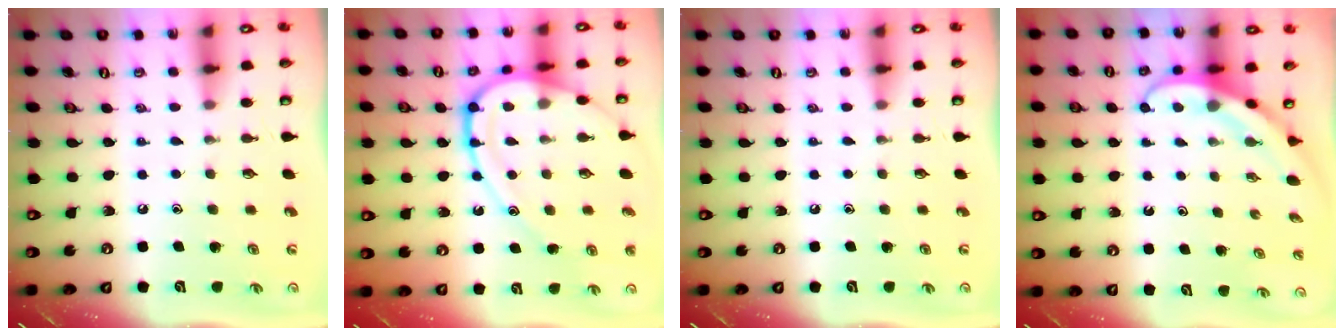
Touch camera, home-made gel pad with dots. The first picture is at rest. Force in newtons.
{"total": 15.7, "press": 15.6, "slide": 1.6}
{"total": 0.0}
{"total": 3.9, "press": 3.9, "slide": 0.3}